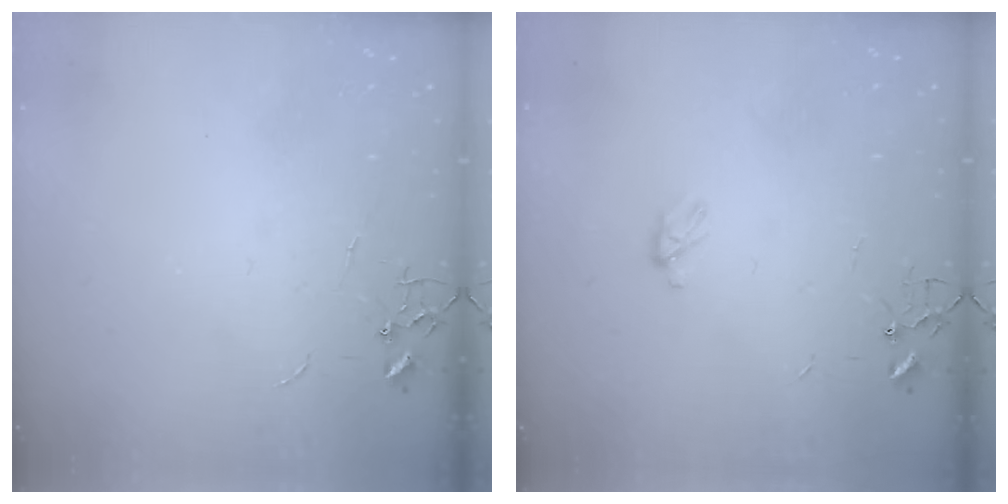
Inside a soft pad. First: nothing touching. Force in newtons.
{"total": 3.2, "press": 3.2, "slide": 0.3}